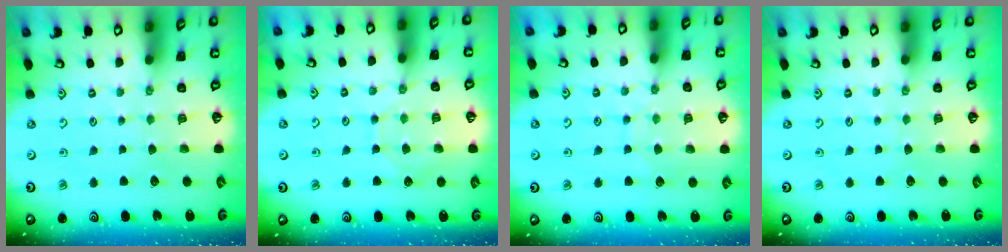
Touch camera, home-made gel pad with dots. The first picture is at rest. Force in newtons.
{"total": 7.6, "press": 7.5, "slide": 0.8}
{"total": 7.1, "press": 7.0, "slide": 0.6}
{"total": 0.0}